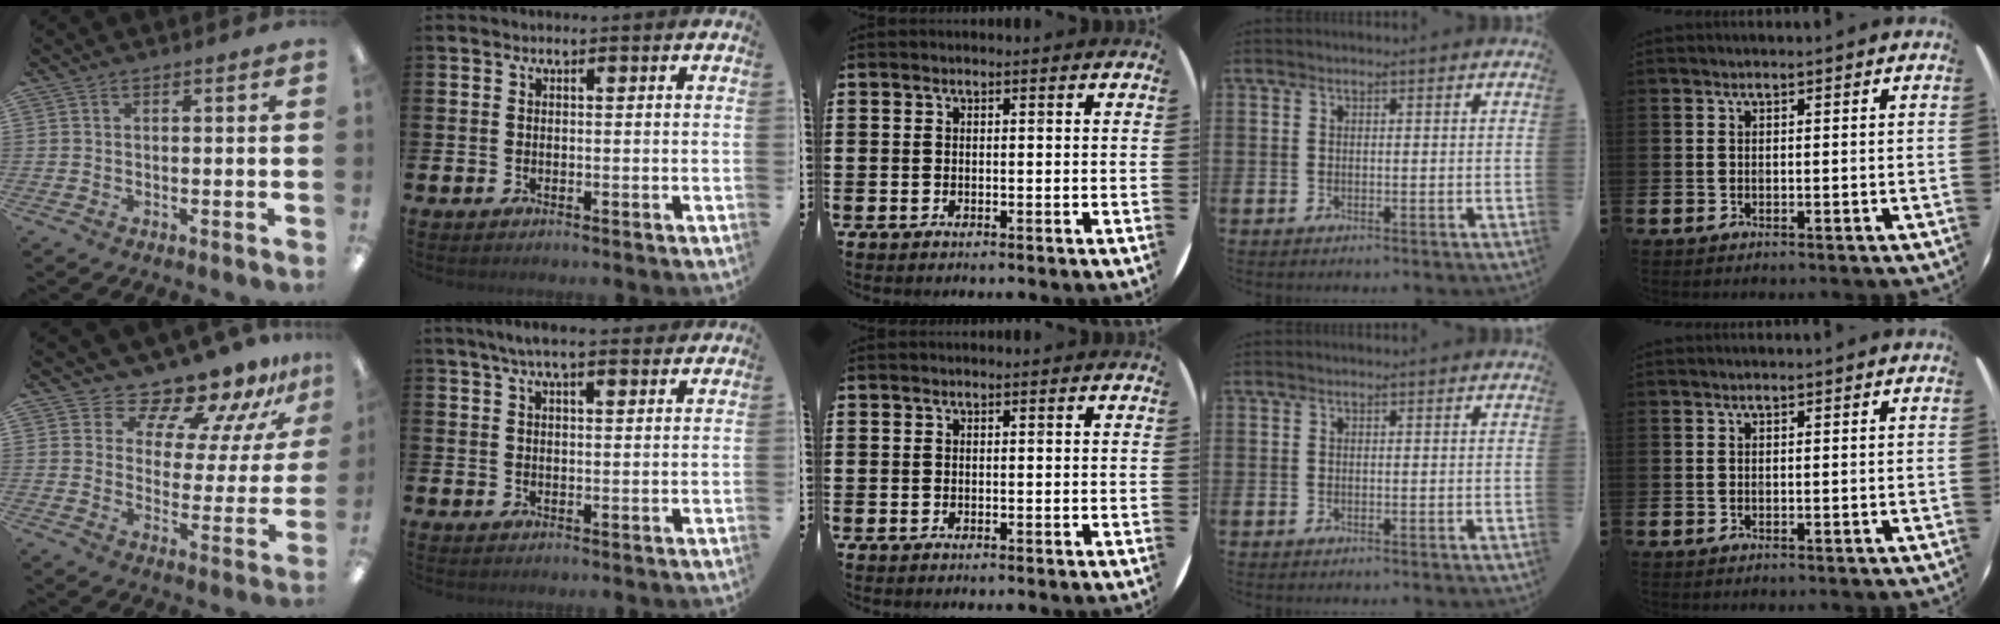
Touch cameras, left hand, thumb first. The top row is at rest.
{"thumb": {"total": 11.8, "force": [11.1, 3.0, 2.5], "torque": [-0.048, -0.106, 0.194]}, "index": {"total": 5.0, "force": [4.3, 0.9, 2.5], "torque": [-0.047, -0.009, 0.074]}}